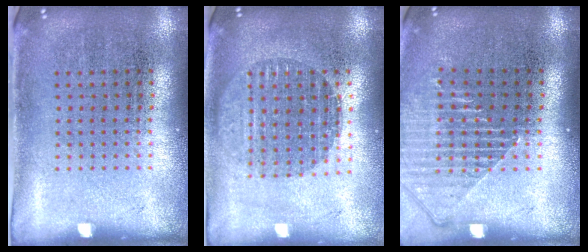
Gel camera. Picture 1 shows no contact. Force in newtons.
{"total": 1.7, "press": 1.5, "slide": 0.8}
{"total": 1.5, "press": 1.3, "slide": 0.6}